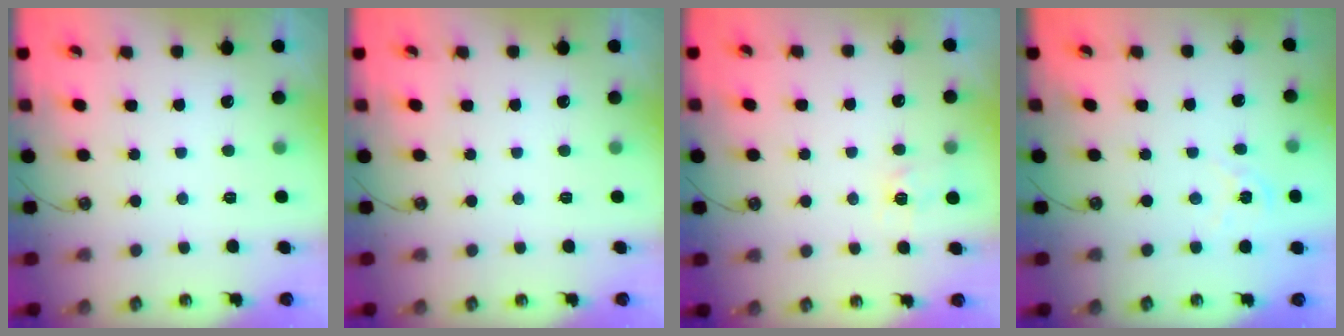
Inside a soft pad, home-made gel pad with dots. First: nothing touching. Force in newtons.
{"total": 0.0}
{"total": 5.5, "press": 5.5, "slide": 0.8}
{"total": 2.9, "press": 2.9, "slide": 0.3}